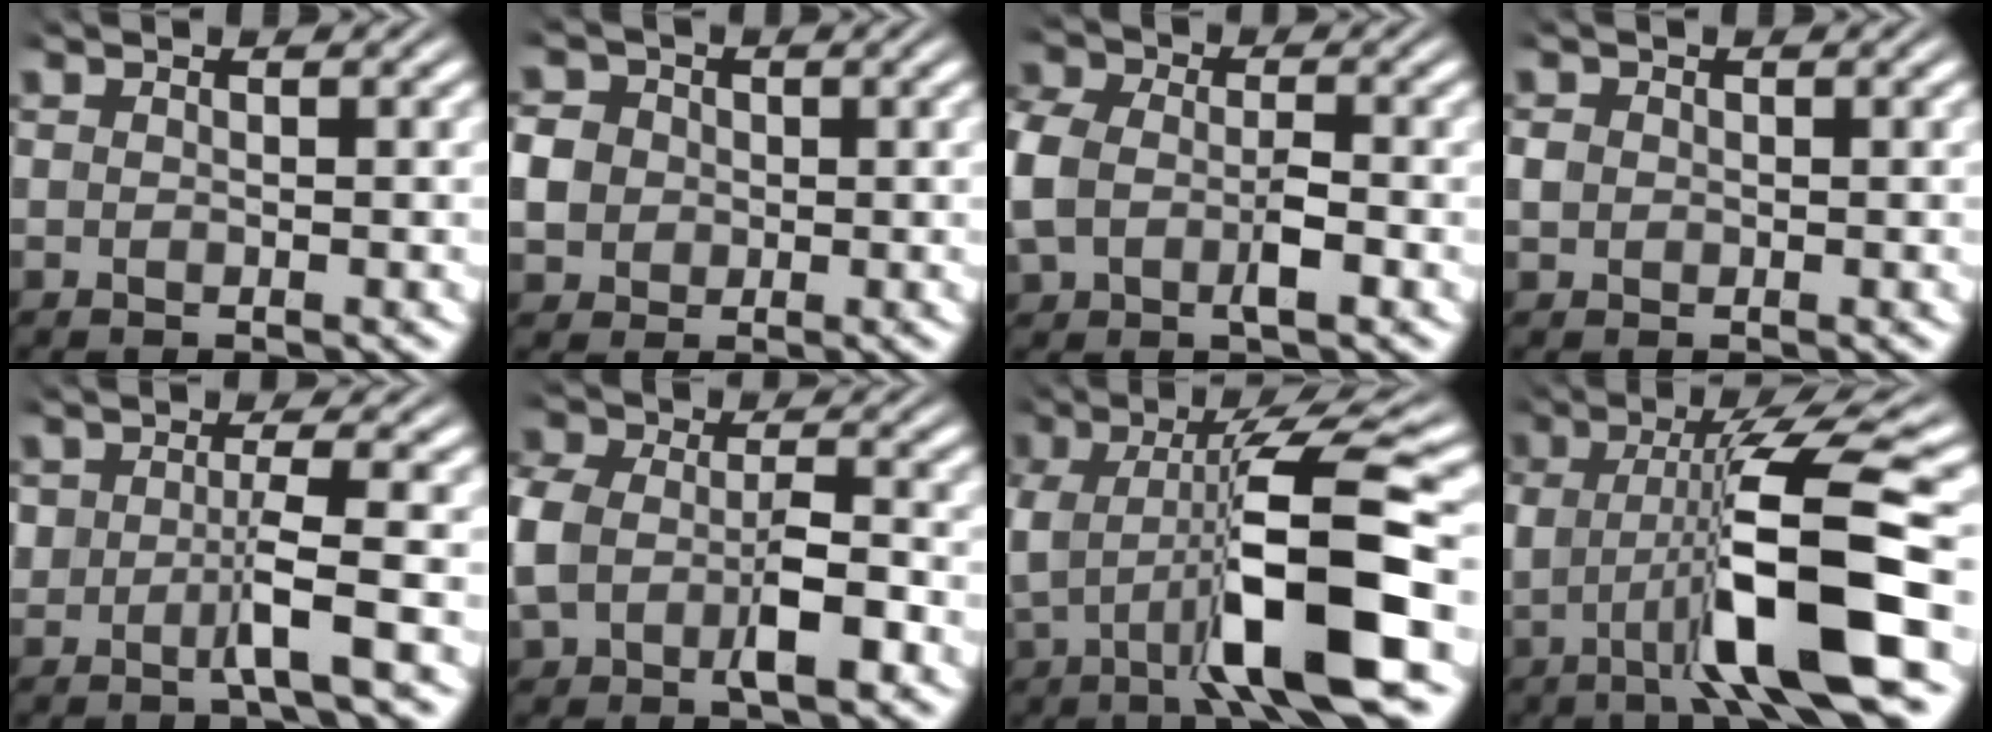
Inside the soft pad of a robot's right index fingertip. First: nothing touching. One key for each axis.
{"total": 5.3, "fx": 0.2, "fy": 4.8, "fz": 2.2, "tx": -0.052, "ty": -0.015, "tz": 0.006}
{"total": 4.8, "fx": -0.4, "fy": 3.8, "fz": 2.9, "tx": -0.077, "ty": -0.007, "tz": -0.003}
{"total": 0.7, "fx": -0.1, "fy": 0.6, "fz": 0.3, "tx": -0.012, "ty": -0.007, "tz": 0.004}
{"total": 2.9, "fx": -0.2, "fy": 1.2, "fz": 2.6, "tx": -0.049, "ty": -0.001, "tz": -0.001}
{"total": 5.6, "fx": -0.9, "fy": 4.1, "fz": 3.7, "tx": -0.089, "ty": -0.008, "tz": -0.012}
{"total": 8.9, "fx": -0.4, "fy": 2.2, "fz": 8.7, "tx": -0.143, "ty": -0.007, "tz": 0.001}
{"total": 9.1, "fx": -0.5, "fy": 1.6, "fz": 8.9, "tx": -0.139, "ty": -0.002, "tz": -0.003}